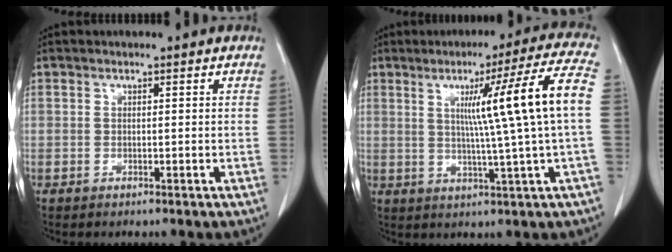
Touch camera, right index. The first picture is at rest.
{"total": 14.1, "force": [1.8, -2.4, 13.7], "torque": [-0.192, 0.005, 0.026]}